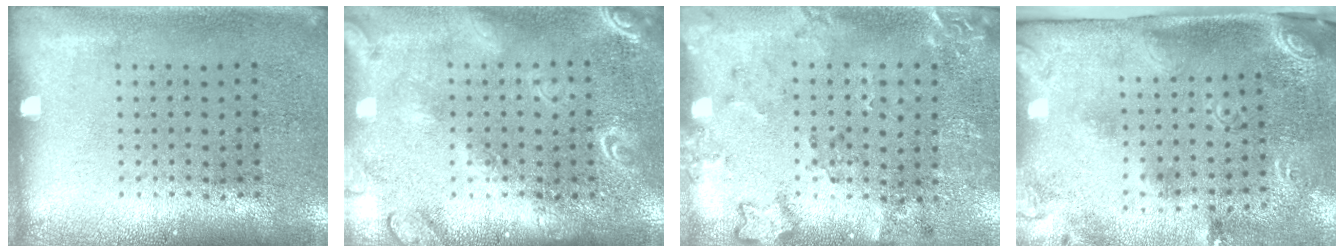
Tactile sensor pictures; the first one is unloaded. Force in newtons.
{"total": 2.1, "press": 2.1, "slide": 0.2}
{"total": 1.9, "press": 1.5, "slide": 1.2}
{"total": 2.9, "press": 1.8, "slide": 2.3}